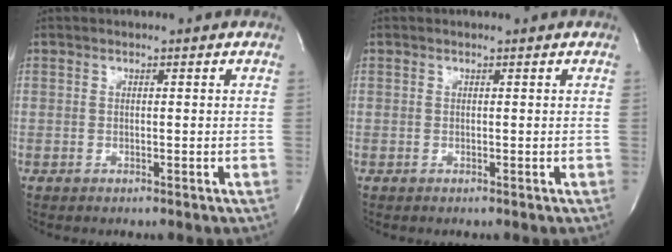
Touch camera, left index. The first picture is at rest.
{"total": 0.0}